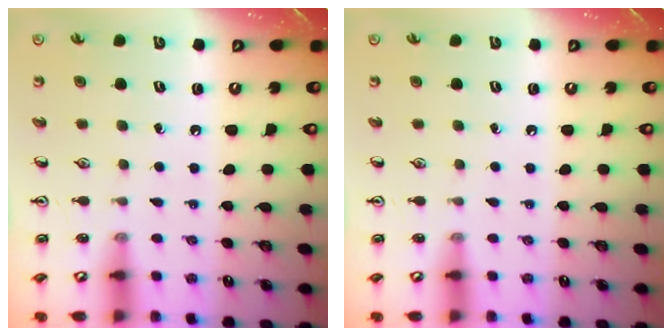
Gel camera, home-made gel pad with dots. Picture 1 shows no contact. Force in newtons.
{"total": 0.0}